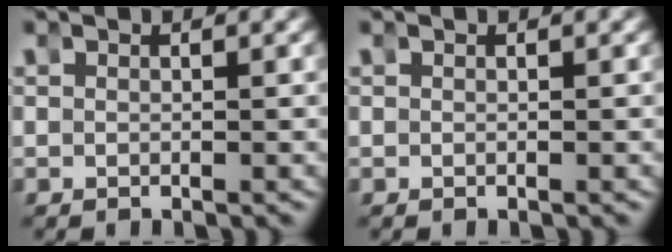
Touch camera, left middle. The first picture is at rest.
{"total": 0.0}